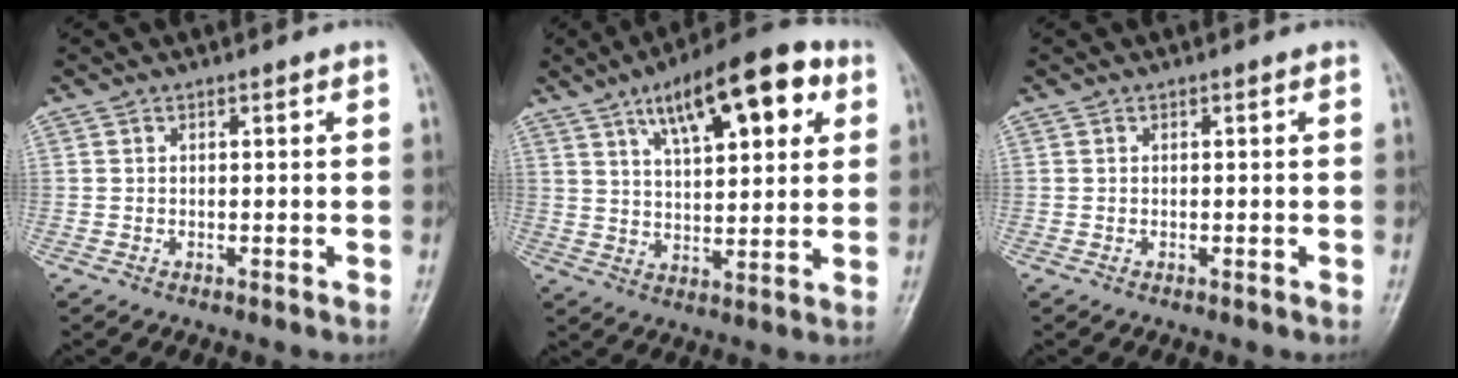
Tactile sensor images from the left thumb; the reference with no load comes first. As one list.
[{"total": 17.6, "force": [8.1, 6.8, 14.1], "torque": [-0.176, -0.012, 0.122]}, {"total": 0.0}]